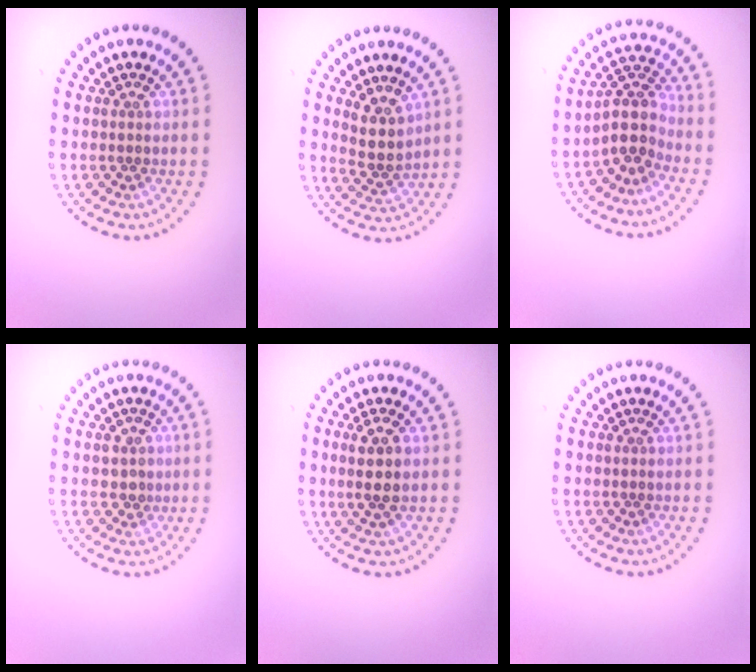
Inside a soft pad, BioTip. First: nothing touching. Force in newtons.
{"total": 3.0, "press": 2.4, "slide": 1.7}
{"total": 3.7, "press": 2.9, "slide": 2.3}
{"total": 1.6, "press": 1.5, "slide": 0.5}
{"total": 2.7, "press": 2.4, "slide": 1.1}
{"total": 0.0}